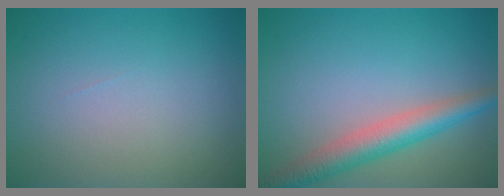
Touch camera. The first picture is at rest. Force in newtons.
{"total": 4.5, "press": 4.5, "slide": 0.2}